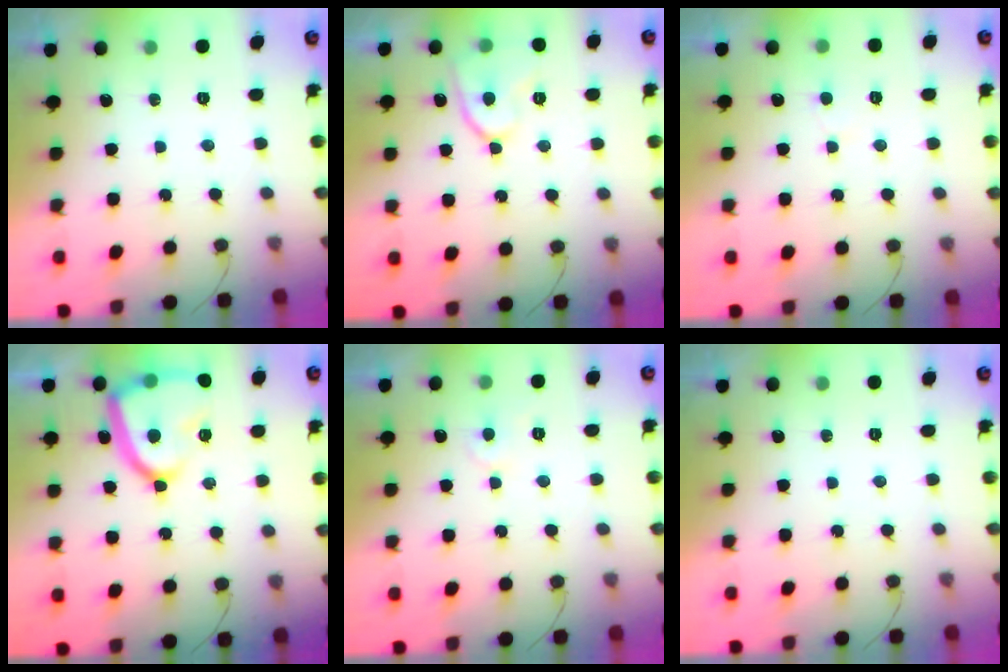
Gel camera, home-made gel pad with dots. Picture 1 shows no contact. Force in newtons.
{"total": 10.8, "press": 10.7, "slide": 1.4}
{"total": 3.7, "press": 3.7, "slide": 0.4}
{"total": 17.6, "press": 17.5, "slide": 1.4}
{"total": 4.5, "press": 4.5, "slide": 0.4}
{"total": 0.0}